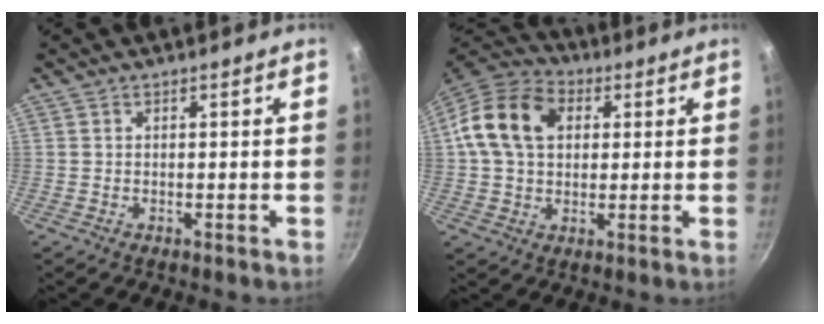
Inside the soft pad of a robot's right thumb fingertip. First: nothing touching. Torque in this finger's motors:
{"motor_torque": [-0.58, 1.31, 0.67, -0.60, 0.15]}